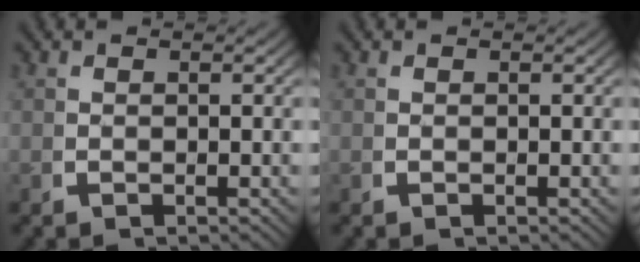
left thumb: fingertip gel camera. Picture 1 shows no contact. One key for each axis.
{"total": 0.0}